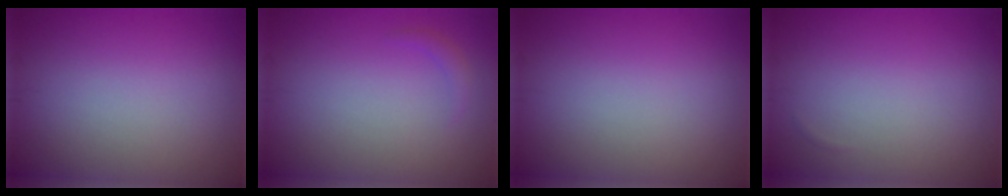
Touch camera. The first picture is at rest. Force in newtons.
{"total": 0.9, "press": 0.9, "slide": 0.0}
{"total": 0.0}
{"total": 0.0}